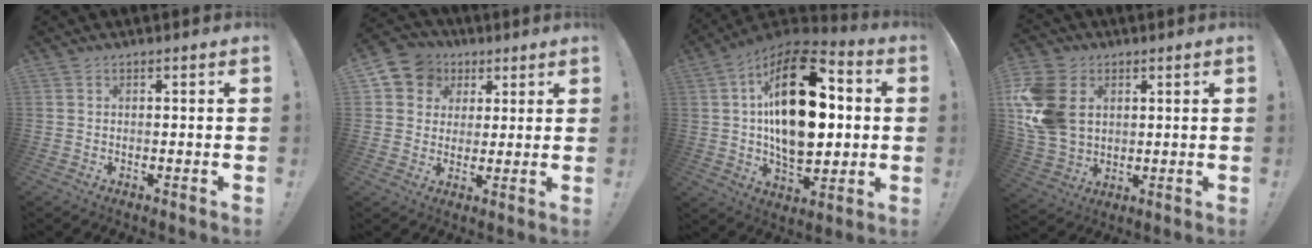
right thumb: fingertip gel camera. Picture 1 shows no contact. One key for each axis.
{"total": 9.2, "fx": 3.1, "fy": 8.3, "fz": 2.3, "tx": -0.028, "ty": -0.014, "tz": 0.064}
{"total": 26.9, "fx": 3.6, "fy": 15.2, "fz": 21.9, "tx": -0.381, "ty": -0.010, "tz": 0.062}
{"total": 17.7, "fx": 3.7, "fy": 13.5, "fz": 10.9, "tx": -0.221, "ty": -0.008, "tz": 0.074}